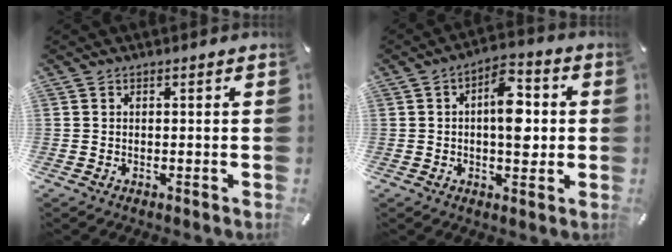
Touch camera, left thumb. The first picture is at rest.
{"total": 10.5, "force": [0.6, 5.7, 8.8], "torque": [-0.108, 0.001, 0.007]}